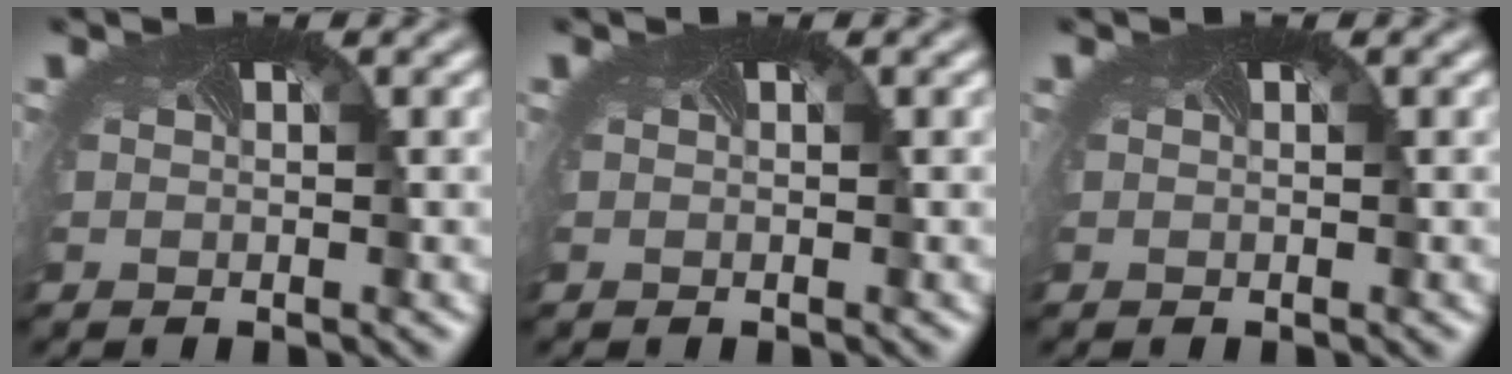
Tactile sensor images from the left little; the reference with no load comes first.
{"total": 0.0}
{"total": 0.0}